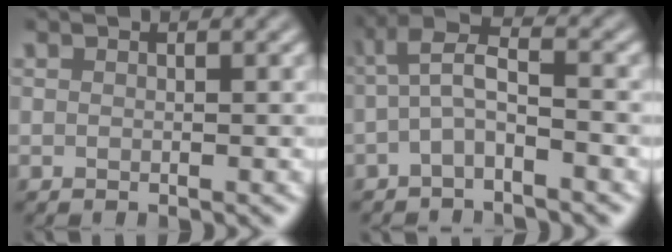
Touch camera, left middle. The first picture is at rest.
{"total": 3.2, "force": [-1.2, 0.9, 2.8], "torque": [-0.058, 0.015, -0.034]}